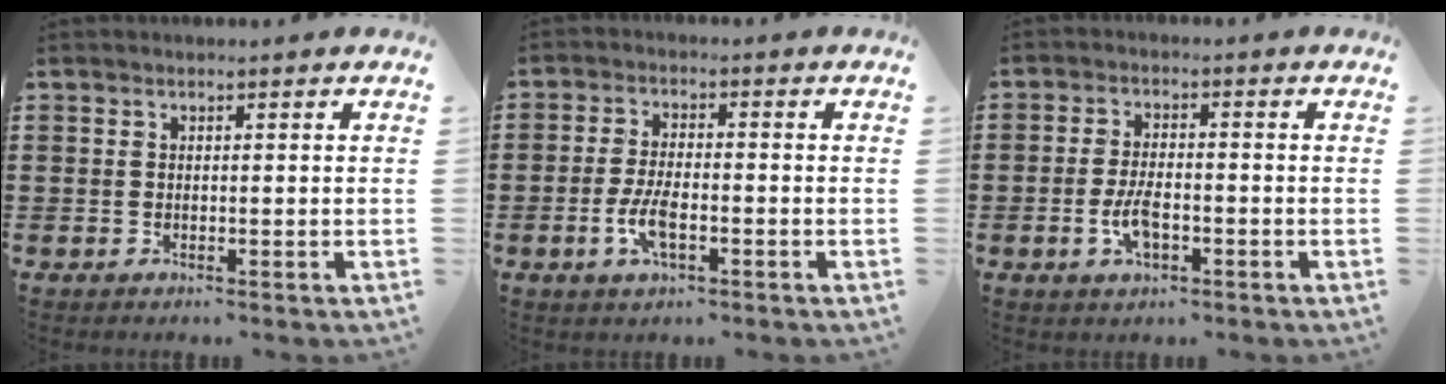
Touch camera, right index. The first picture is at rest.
{"total": 5.3, "force": [-1.8, 2.1, 4.5], "torque": [-0.103, -0.003, -0.037]}
{"total": 4.6, "force": [-1.5, 2.0, 3.9], "torque": [-0.087, -0.001, -0.032]}